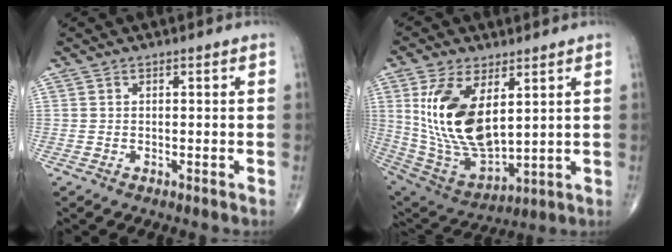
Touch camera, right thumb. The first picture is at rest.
{"total": 18.5, "force": [4.8, 9.5, 15.1], "torque": [-0.281, -0.025, 0.111]}